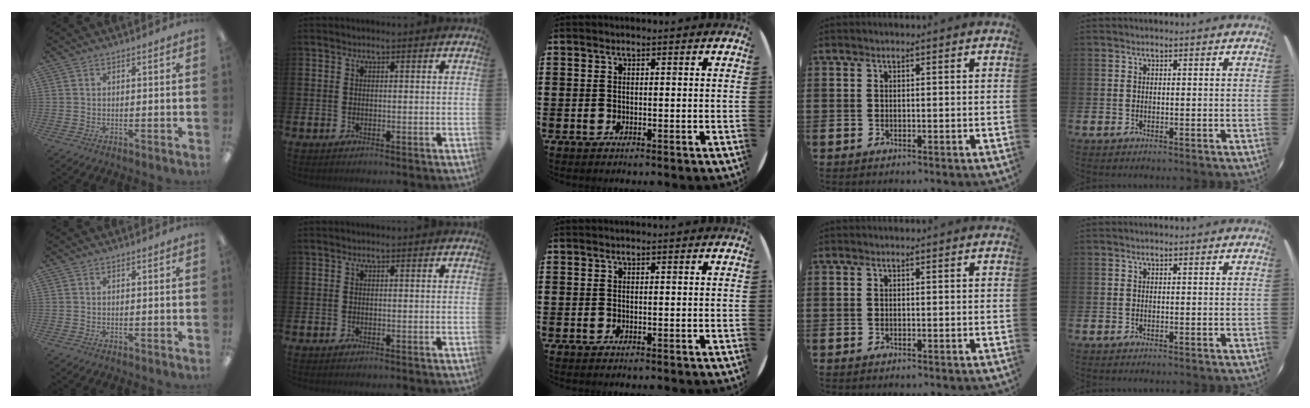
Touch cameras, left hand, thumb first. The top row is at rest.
{}